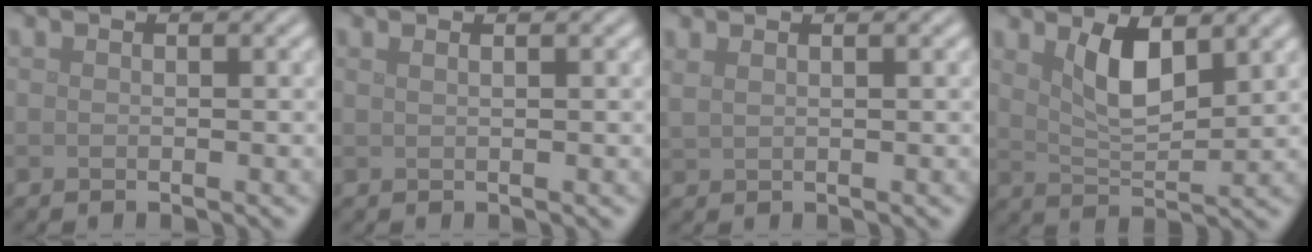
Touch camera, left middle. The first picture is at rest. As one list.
[{"total": 1.5, "force": [0.9, 0.7, 0.9], "torque": [-0.003, -0.003, 0.000]}, {"total": 1.5, "force": [1.1, 0.5, 0.8], "torque": [-0.017, 0.003, 0.018]}, {"total": 4.3, "force": [2.2, 1.6, 3.4], "torque": [-0.067, -0.004, 0.042]}]